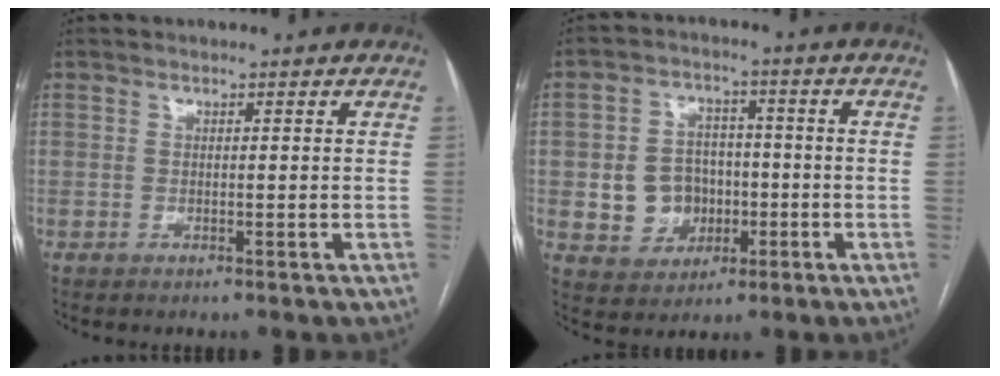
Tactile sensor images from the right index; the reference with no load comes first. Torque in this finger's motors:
{"motor_torque": [1.16, -0.10, 0.54, 0.03]}